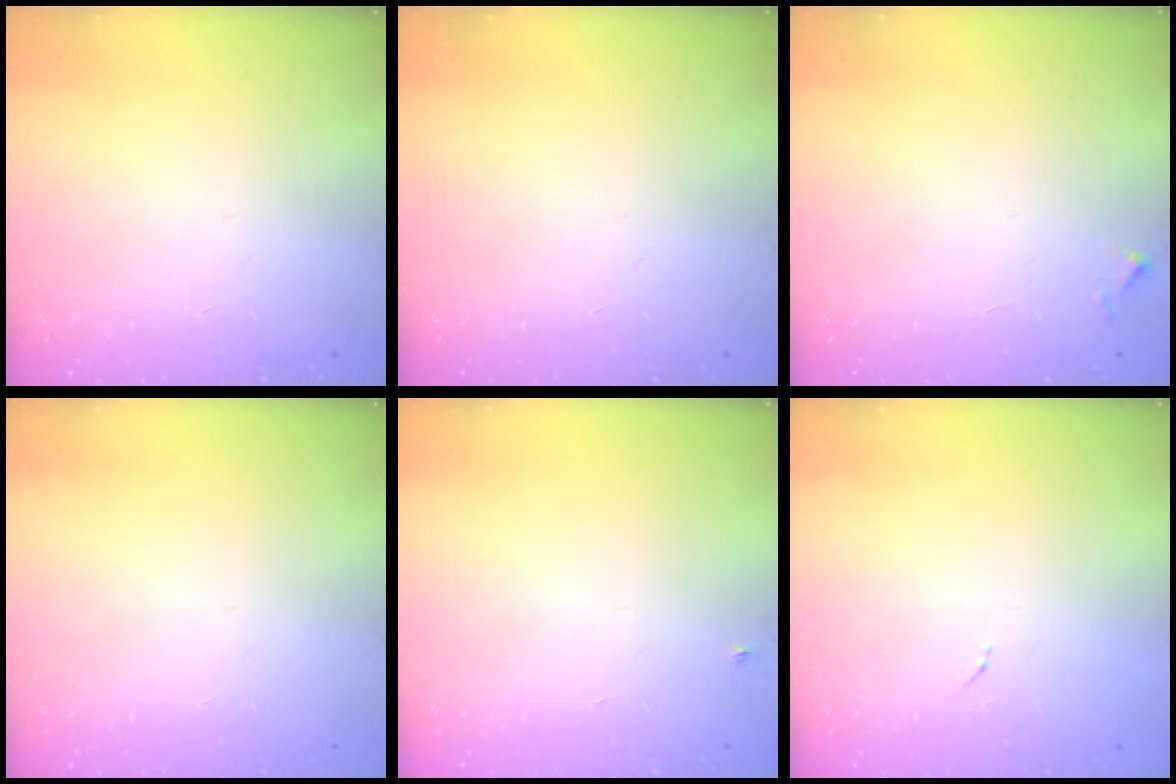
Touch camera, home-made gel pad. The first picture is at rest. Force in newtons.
{"total": 0.0}
{"total": 4.2, "press": 4.2, "slide": 0.1}
{"total": 0.0}
{"total": 2.7, "press": 2.7, "slide": 0.4}
{"total": 3.3, "press": 3.3, "slide": 0.1}